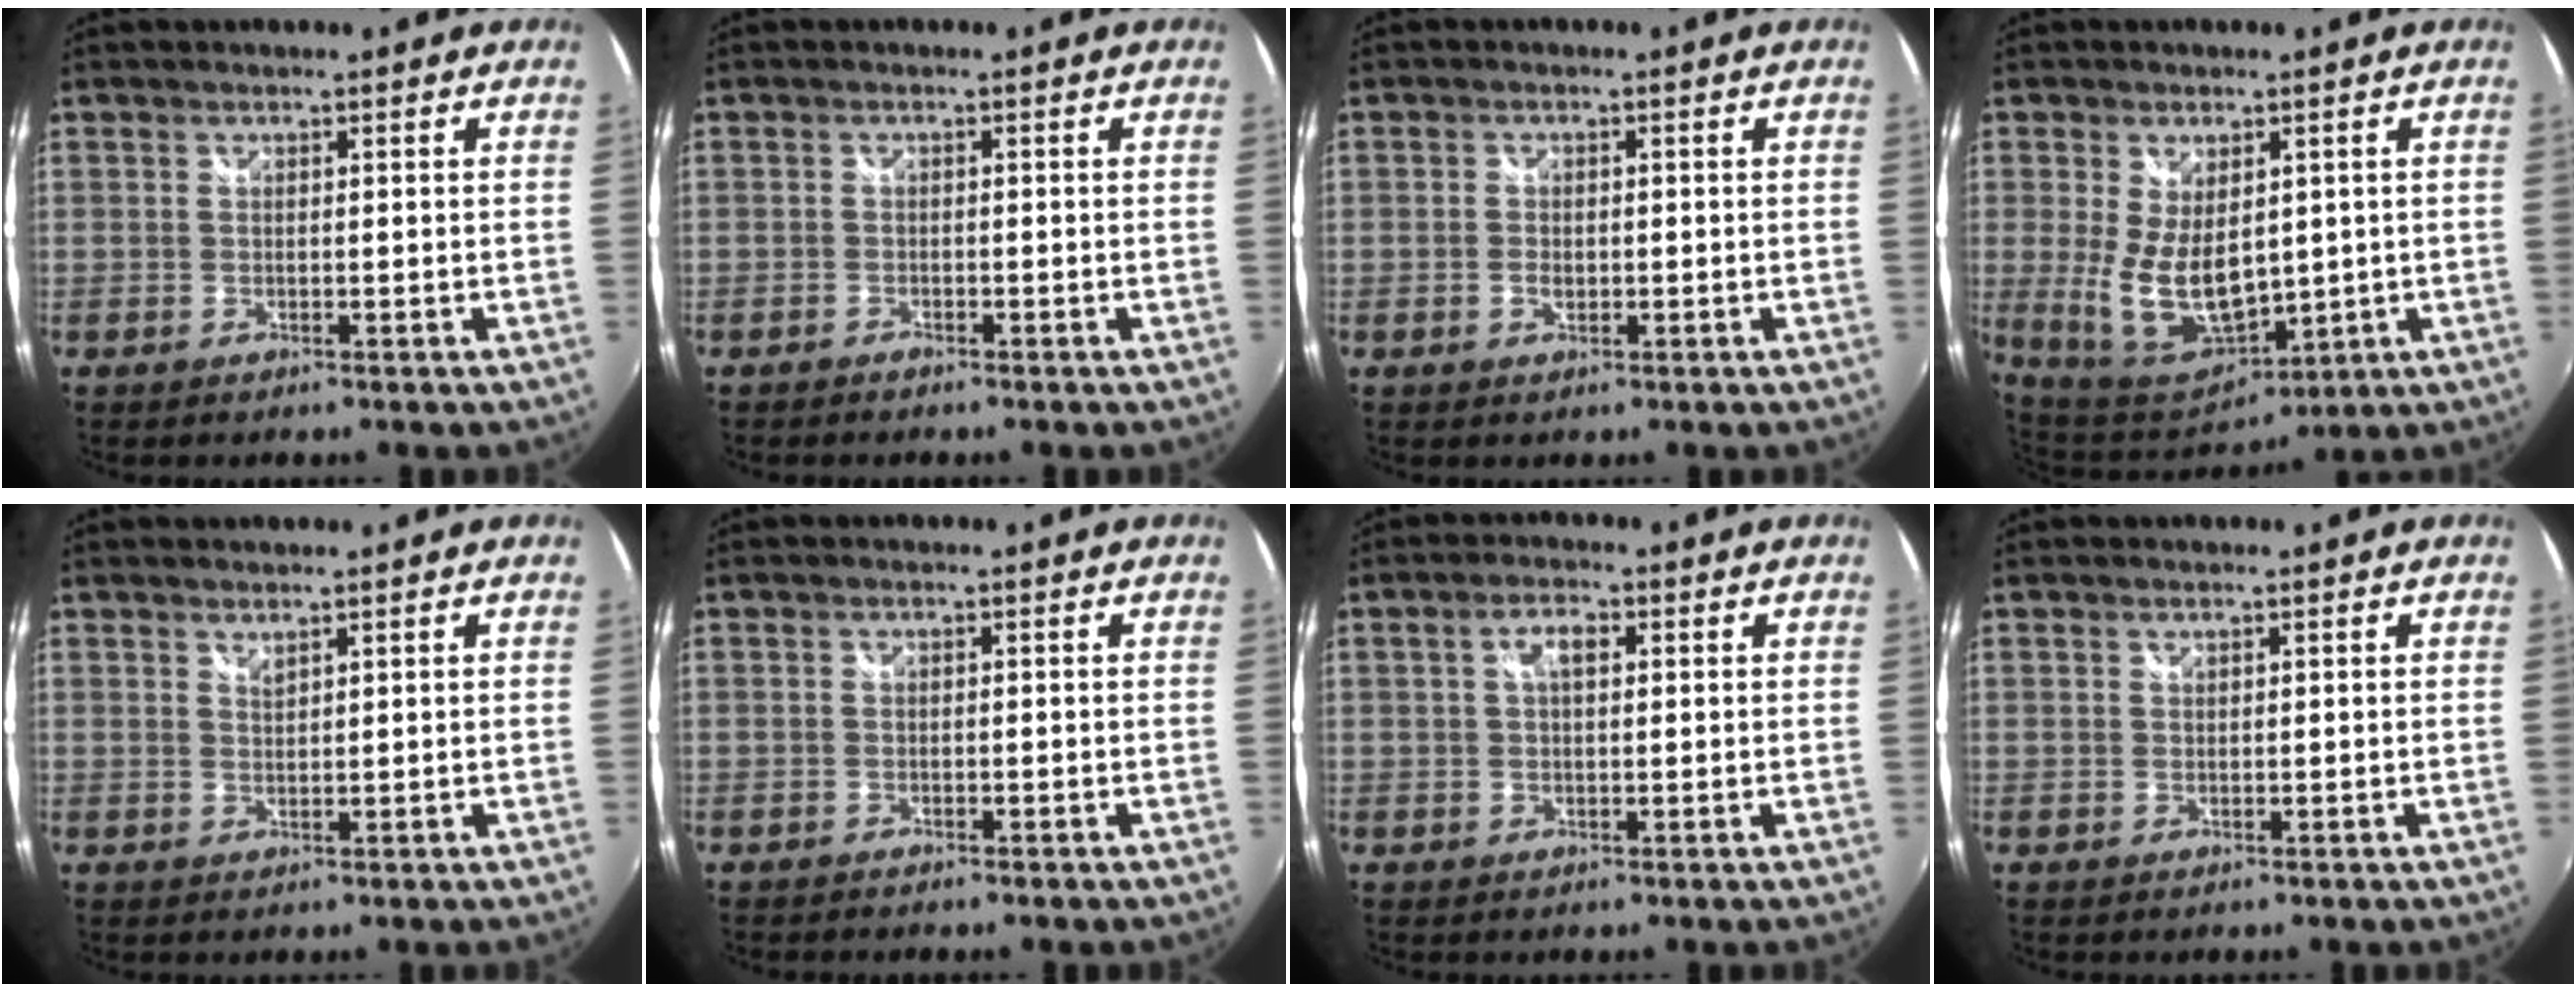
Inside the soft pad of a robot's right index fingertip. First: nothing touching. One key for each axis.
{"total": 1.3, "fx": -1.2, "fy": 0.4, "fz": 0.2, "tx": -0.013, "ty": -0.003, "tz": -0.024}
{"total": 1.8, "fx": -0.5, "fy": 1.2, "fz": 1.2, "tx": -0.022, "ty": 0.003, "tz": -0.009}
{"total": 12.7, "fx": 0.1, "fy": 7.0, "fz": 10.5, "tx": -0.217, "ty": -0.017, "tz": 0.024}
{"total": 1.0, "fx": 1.0, "fy": 0.1, "fz": 0.3, "tx": -0.004, "ty": 0.000, "tz": 0.017}
{"total": 1.0, "fx": -0.9, "fy": 0.3, "fz": 0.2, "tx": -0.008, "ty": -0.005, "tz": -0.016}
{"total": 3.0, "fx": 0.6, "fy": 1.4, "fz": 2.5, "tx": -0.047, "ty": 0.009, "tz": 0.010}
{"total": 0.0}